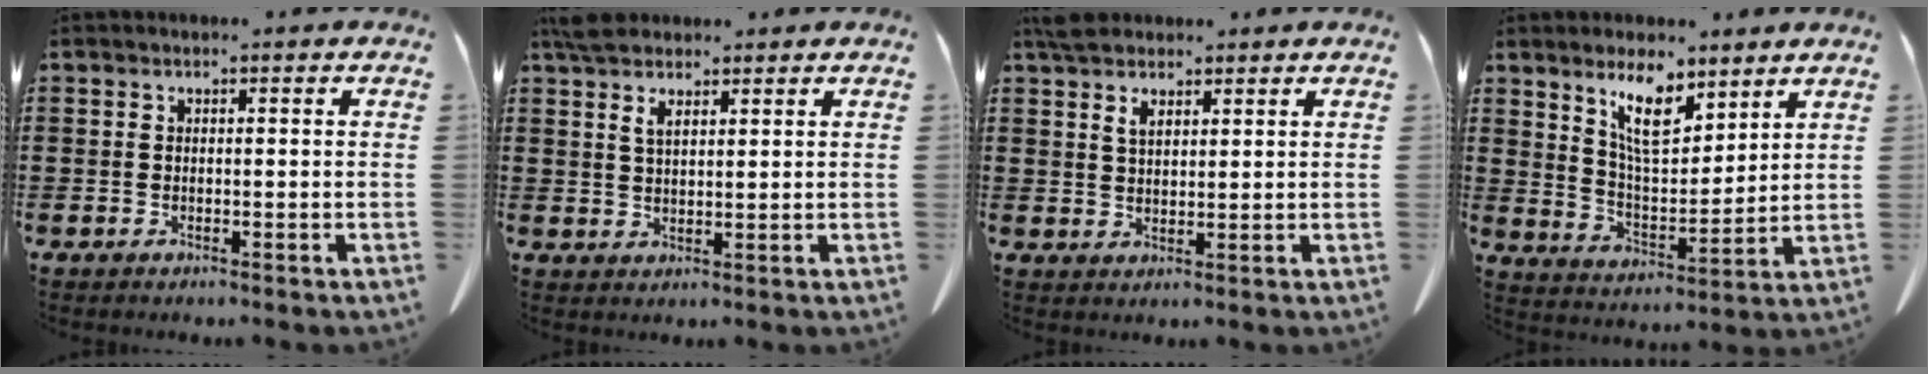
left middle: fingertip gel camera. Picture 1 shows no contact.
{"total": 3.9, "force": [2.7, 1.4, 2.4], "torque": [-0.055, 0.006, 0.050]}
{"total": 3.5, "force": [2.5, 1.6, 2.0], "torque": [-0.046, 0.007, 0.046]}
{"total": 8.8, "force": [6.3, 3.1, 5.3], "torque": [-0.099, -0.026, 0.111]}